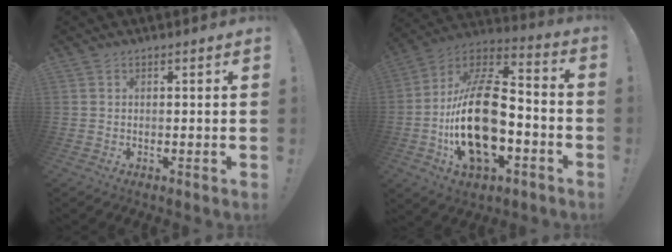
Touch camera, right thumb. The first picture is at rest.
{"total": 25.1, "force": [-4.7, 13.7, 20.6], "torque": [-0.385, 0.027, -0.072]}